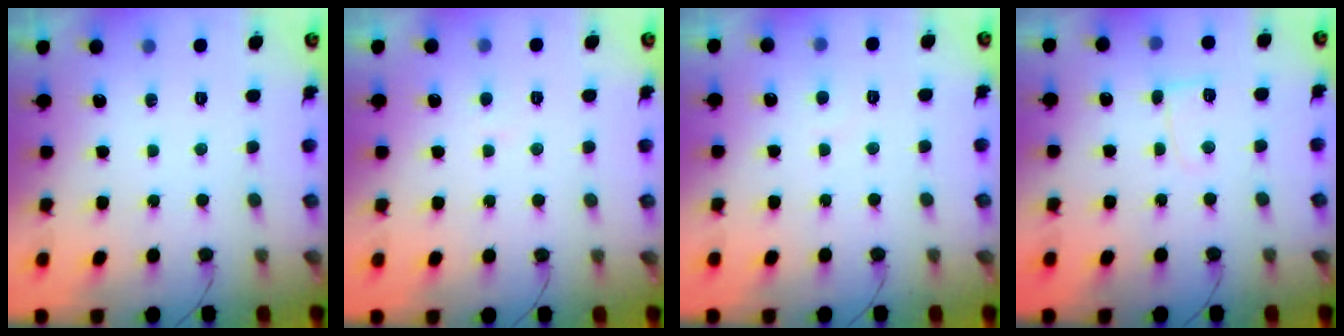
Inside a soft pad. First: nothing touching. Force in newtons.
{"total": 2.7, "press": 2.7, "slide": 0.2}
{"total": 2.8, "press": 2.8, "slide": 0.2}
{"total": 4.4, "press": 4.4, "slide": 0.5}